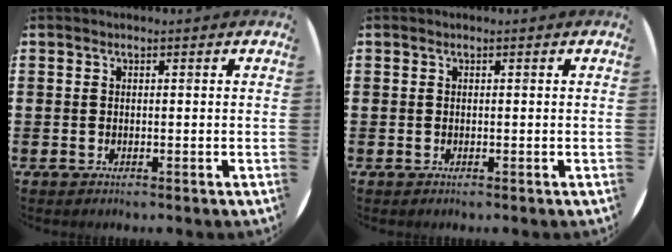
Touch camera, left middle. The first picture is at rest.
{"total": 0.0}